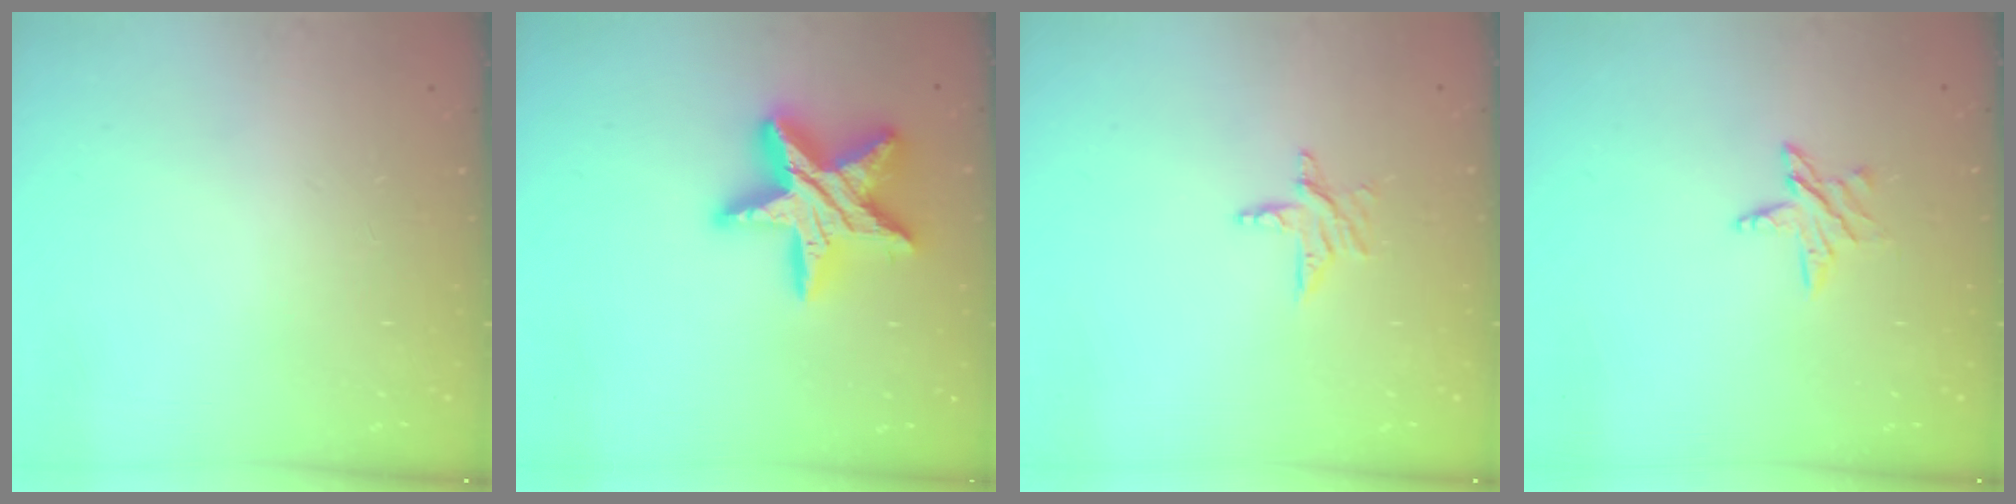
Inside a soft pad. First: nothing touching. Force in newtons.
{"total": 19.4, "press": 19.4, "slide": 1.4}
{"total": 5.5, "press": 5.5, "slide": 0.5}
{"total": 5.9, "press": 5.9, "slide": 0.6}